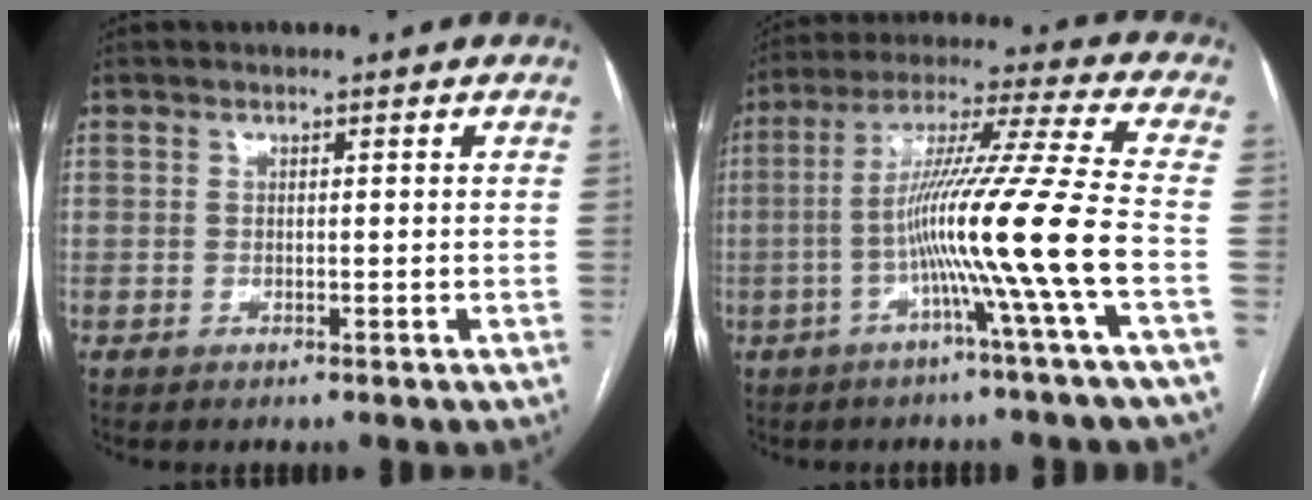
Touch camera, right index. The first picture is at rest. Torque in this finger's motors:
{"motor_torque": [2.14, 0.00, 1.05, 0.21]}